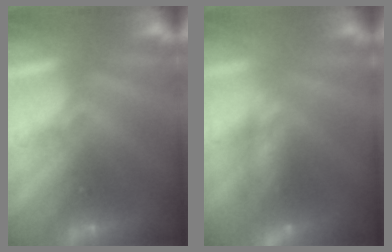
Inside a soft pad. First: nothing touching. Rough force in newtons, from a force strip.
{"total": 7.4}